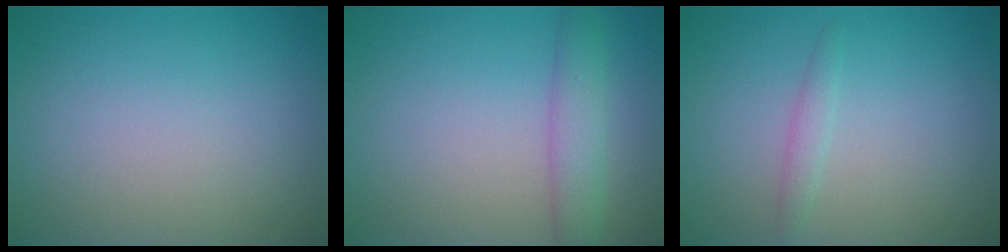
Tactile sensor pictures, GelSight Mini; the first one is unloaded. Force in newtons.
{"total": 3.0, "press": 3.0, "slide": 0.2}
{"total": 1.0, "press": 1.0, "slide": 0.1}